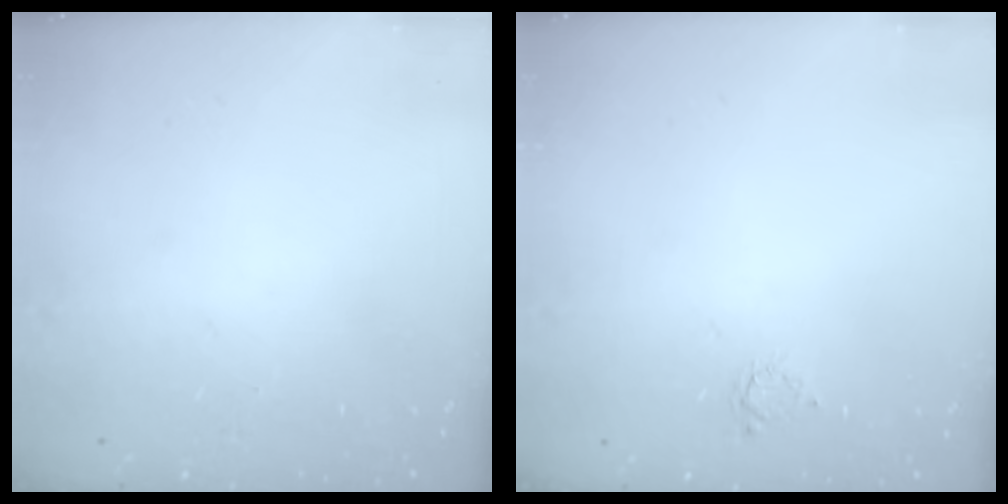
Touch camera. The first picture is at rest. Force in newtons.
{"total": 2.8, "press": 2.8, "slide": 0.4}